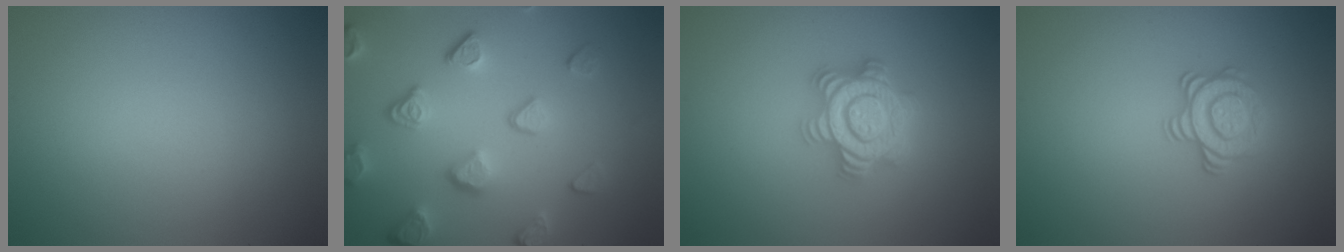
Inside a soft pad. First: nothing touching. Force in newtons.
{"total": 5.0, "press": 3.9, "slide": 3.1}
{"total": 4.7, "press": 4.7, "slide": 0.6}
{"total": 3.1, "press": 2.5, "slide": 1.7}